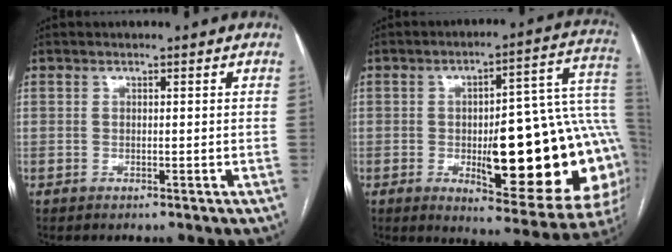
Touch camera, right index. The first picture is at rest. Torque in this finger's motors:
{"motor_torque": [1.81, -0.12, 0.55, 0.18]}